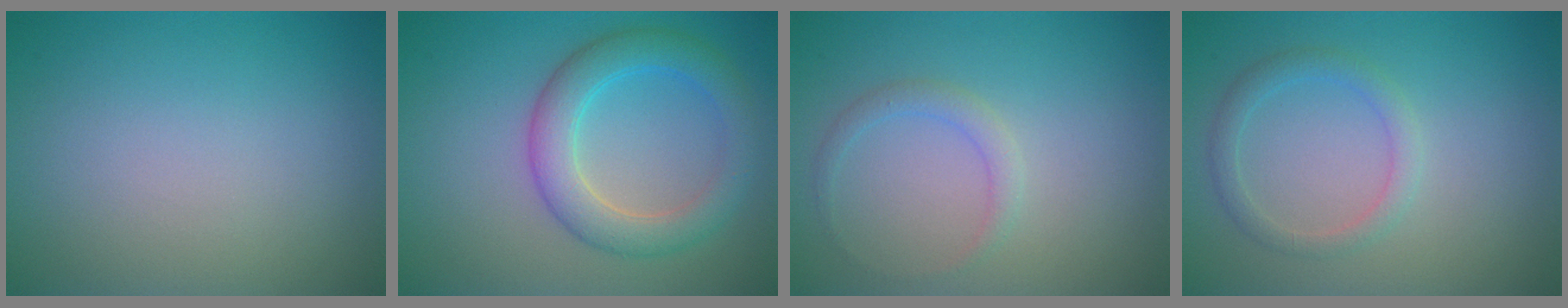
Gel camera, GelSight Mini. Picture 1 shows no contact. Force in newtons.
{"total": 4.7, "press": 4.7, "slide": 0.2}
{"total": 1.4, "press": 1.4, "slide": 0.1}
{"total": 1.9, "press": 1.9, "slide": 0.1}